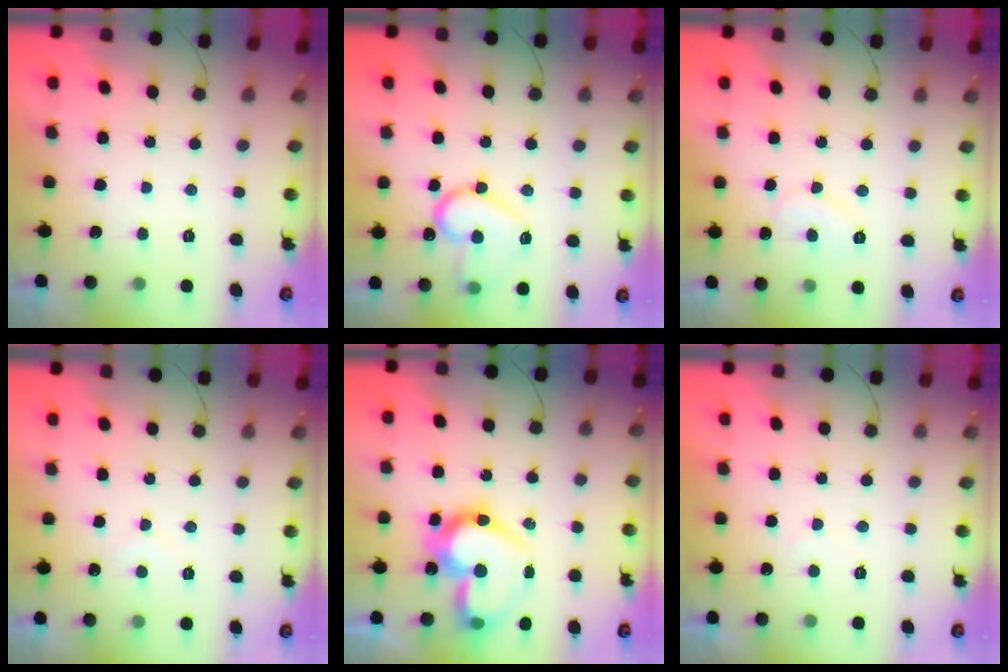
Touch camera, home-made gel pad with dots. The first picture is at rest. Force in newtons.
{"total": 14.9, "press": 14.9, "slide": 1.0}
{"total": 6.9, "press": 6.9, "slide": 0.4}
{"total": 3.3, "press": 3.3, "slide": 0.2}
{"total": 19.6, "press": 19.6, "slide": 1.2}
{"total": 3.7, "press": 3.7, "slide": 0.1}